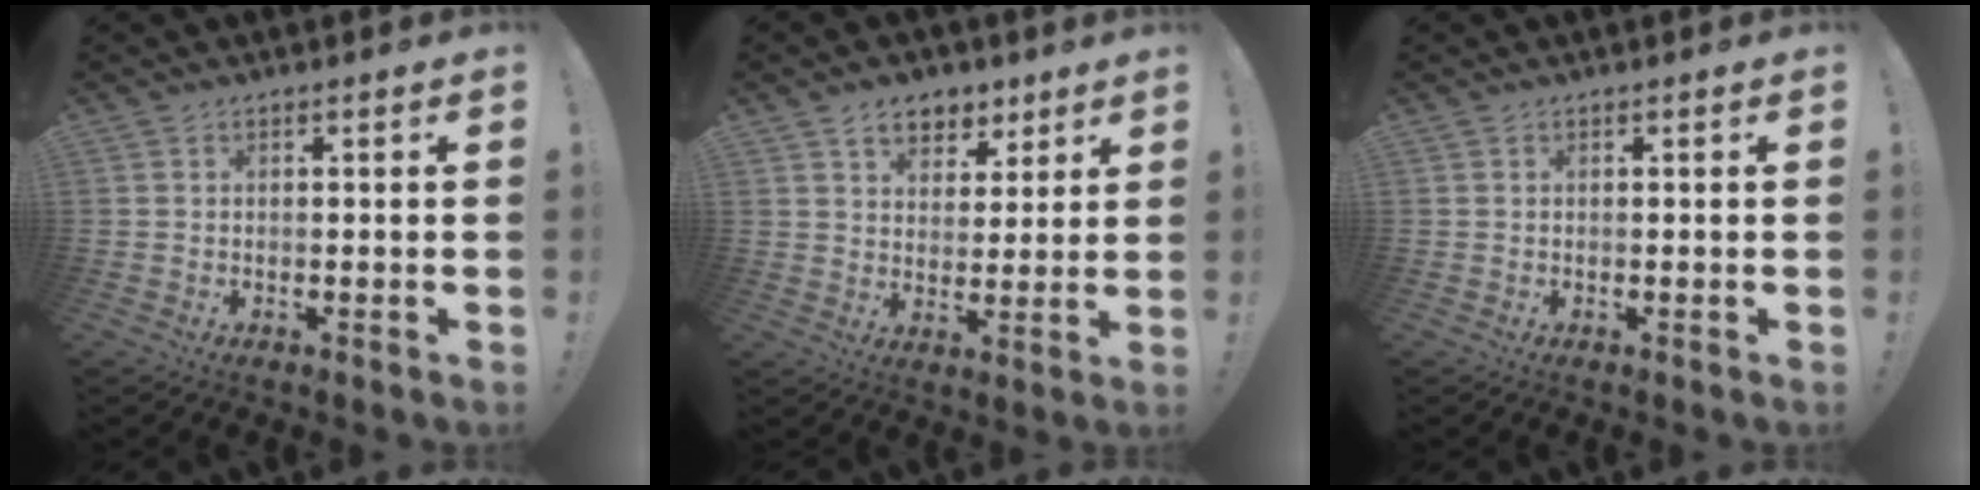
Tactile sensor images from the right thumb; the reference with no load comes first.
{"total": 8.7, "force": [5.5, 6.0, 3.0], "torque": [-0.031, -0.032, 0.102]}
{"total": 0.0}